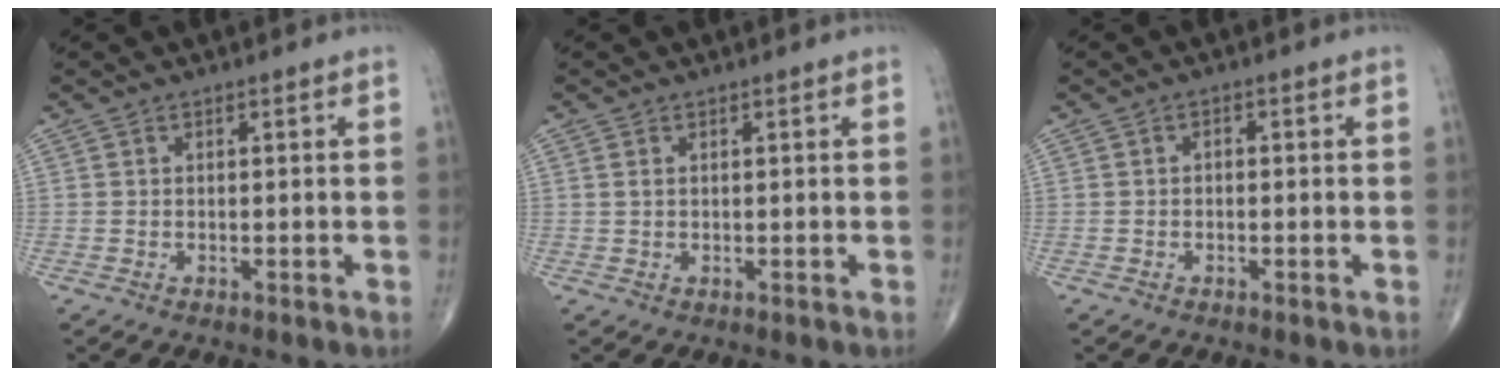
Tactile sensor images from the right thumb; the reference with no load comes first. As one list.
[{"total": 0.8, "force": [0.3, 0.5, 0.6], "torque": [-0.015, 0.005, 0.009]}, {"total": 0.9, "force": [-0.2, 0.6, 0.5], "torque": [-0.004, 0.005, -0.008]}]